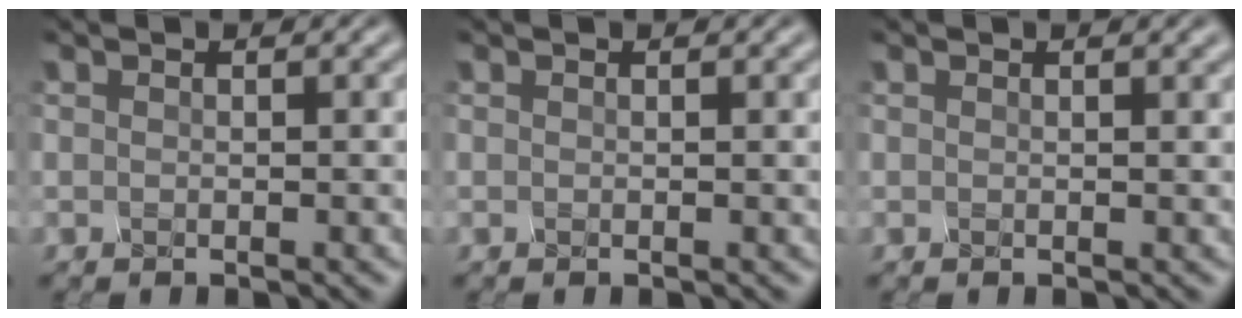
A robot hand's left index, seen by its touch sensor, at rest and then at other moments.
{"total": 0.6, "force": [0.2, 0.2, 0.5], "torque": [-0.005, 0.006, 0.001]}
{"total": 2.0, "force": [0.8, 0.8, 1.7], "torque": [-0.013, 0.022, 0.005]}